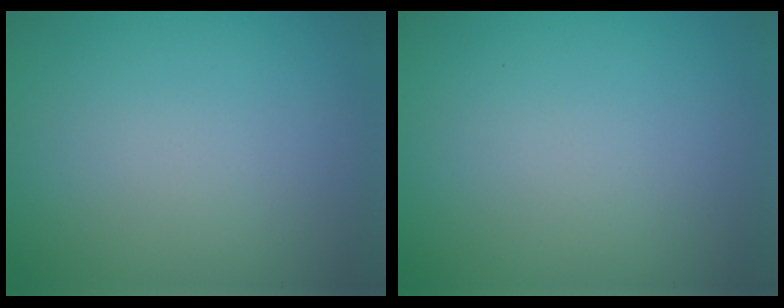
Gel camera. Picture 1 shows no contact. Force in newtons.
{"total": 0.0}